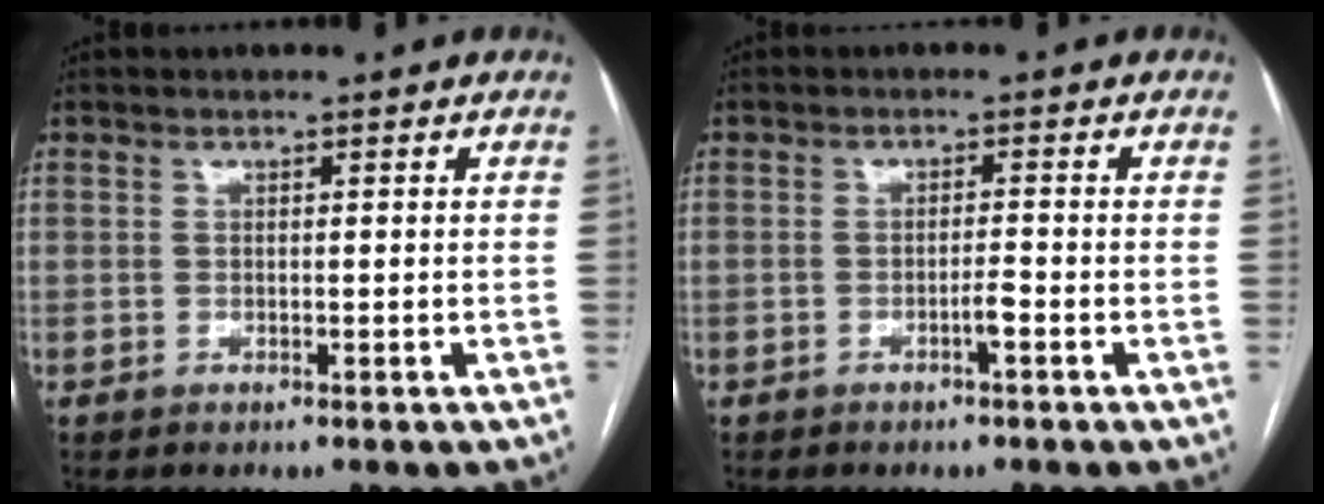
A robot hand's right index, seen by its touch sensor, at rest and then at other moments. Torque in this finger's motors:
{"motor_torque": [0.97, 0.12, 0.30, 0.08]}